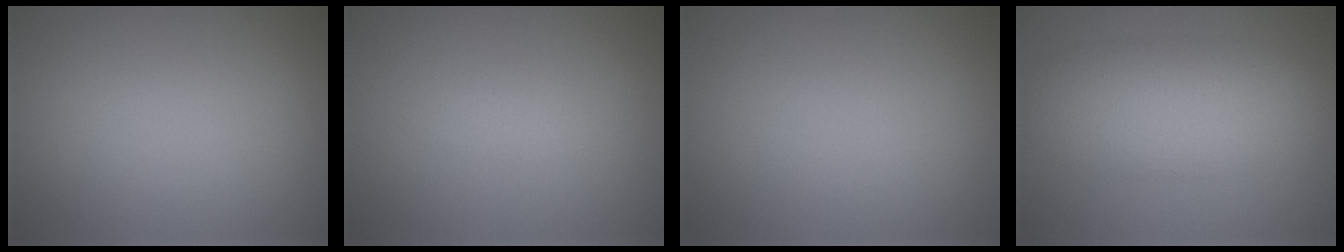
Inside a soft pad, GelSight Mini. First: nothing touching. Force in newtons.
{"total": 0.8, "press": 0.8, "slide": 0.0}
{"total": 0.0}
{"total": 7.2, "press": 7.2, "slide": 0.2}